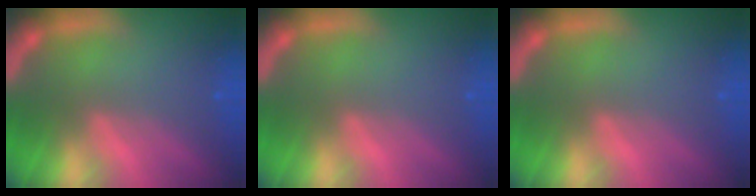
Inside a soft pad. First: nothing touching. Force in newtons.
{"total": 0.0}
{"total": 0.0}